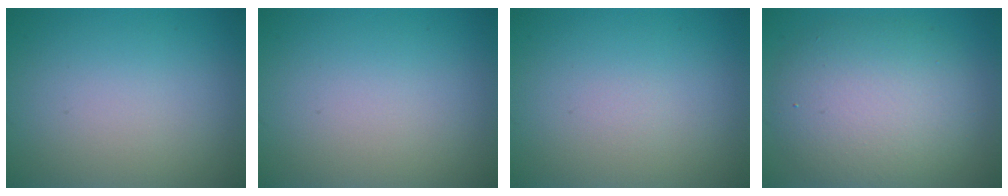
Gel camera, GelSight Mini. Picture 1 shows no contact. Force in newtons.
{"total": 0.0}
{"total": 0.0}
{"total": 7.3, "press": 7.3, "slide": 0.7}